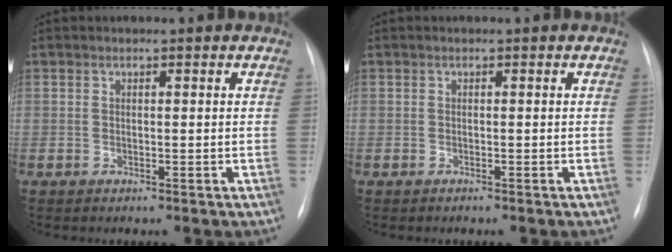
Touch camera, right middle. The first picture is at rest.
{"total": 0.0}